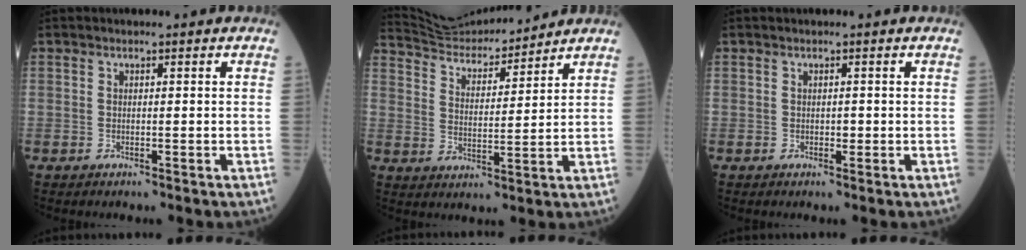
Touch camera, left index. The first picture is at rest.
{"total": 11.7, "force": [11.4, 1.0, 2.7], "torque": [-0.057, 0.008, 0.198]}
{"total": 0.8, "force": [-0.6, 0.5, 0.4], "torque": [-0.002, -0.004, -0.014]}